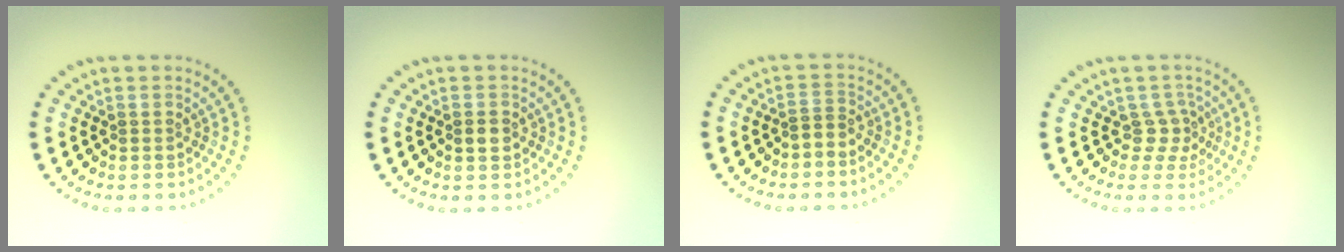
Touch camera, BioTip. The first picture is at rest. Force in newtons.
{"total": 1.5, "press": 1.5, "slide": 0.3}
{"total": 1.0, "press": 0.5, "slide": 0.8}
{"total": 2.0, "press": 1.4, "slide": 1.5}